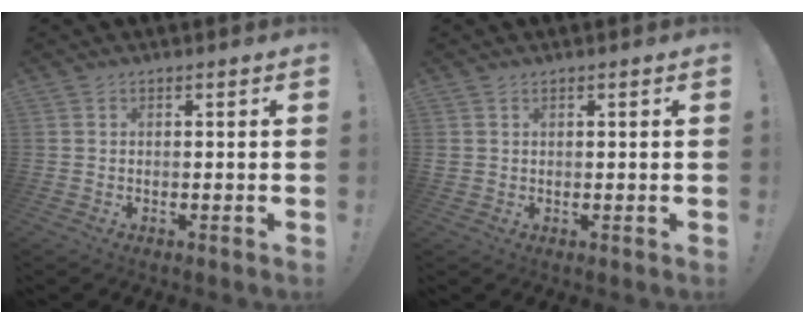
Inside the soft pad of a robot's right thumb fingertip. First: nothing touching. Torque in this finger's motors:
{"motor_torque": [-0.28, 0.10, 0.05, 0.01, 0.01]}